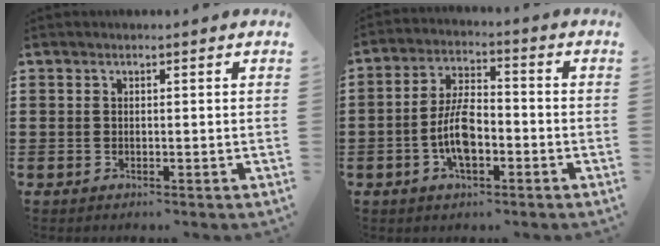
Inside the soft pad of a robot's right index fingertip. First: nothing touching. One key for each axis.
{"total": 7.1, "fx": -2.0, "fy": 2.9, "fz": 6.2, "tx": -0.141, "ty": -0.003, "tz": -0.042}